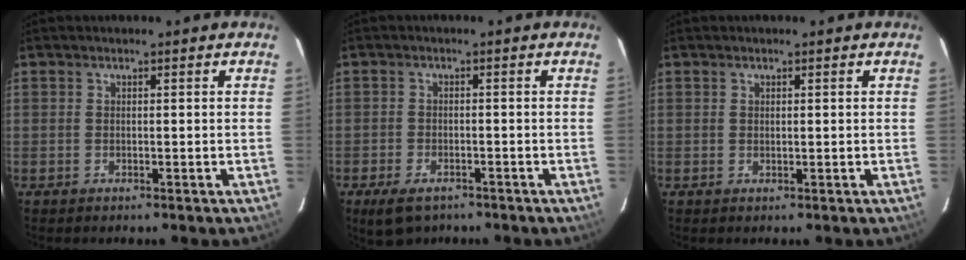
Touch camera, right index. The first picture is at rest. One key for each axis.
{"total": 5.6, "fx": -3.9, "fy": 3.0, "fz": 2.8, "tx": -0.068, "ty": -0.014, "tz": -0.061}
{"total": 0.6, "fx": 0.3, "fy": 0.4, "fz": 0.4, "tx": -0.007, "ty": 0.000, "tz": 0.005}